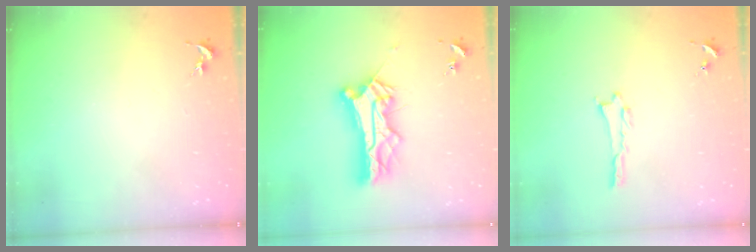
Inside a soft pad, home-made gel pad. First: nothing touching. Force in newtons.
{"total": 9.3, "press": 9.3, "slide": 0.7}
{"total": 0.0}